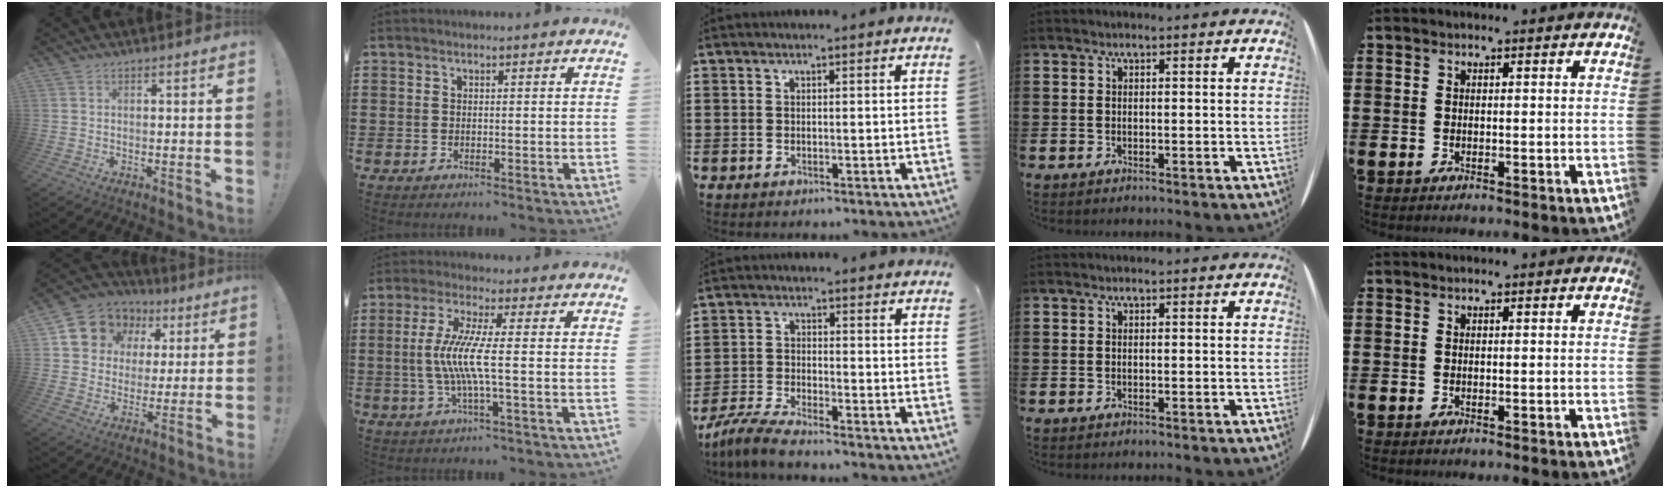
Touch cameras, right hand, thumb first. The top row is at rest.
{"thumb": {"total": 11.0, "force": [4.5, 9.5, 3.3], "torque": [-0.054, -0.027, 0.095]}, "index": {"total": 7.3, "force": [-0.9, 0.1, 7.3], "torque": [-0.160, -0.018, -0.028]}, "middle": {"total": 4.6, "force": [-4.2, 0.3, 1.7], "torque": [-0.052, -0.008, -0.086]}}